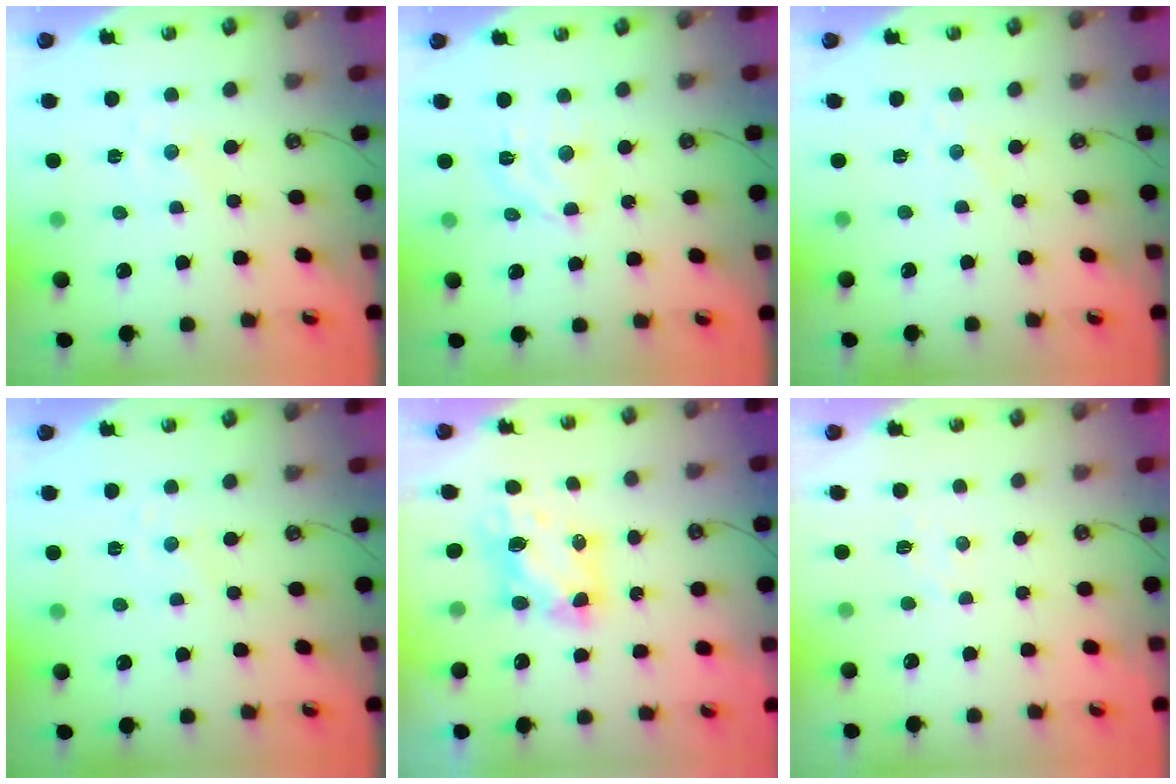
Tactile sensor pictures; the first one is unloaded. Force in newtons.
{"total": 9.3, "press": 9.3, "slide": 0.7}
{"total": 2.7, "press": 2.7, "slide": 0.4}
{"total": 0.0}
{"total": 6.7, "press": 6.7, "slide": 0.4}
{"total": 5.8, "press": 5.8, "slide": 0.8}